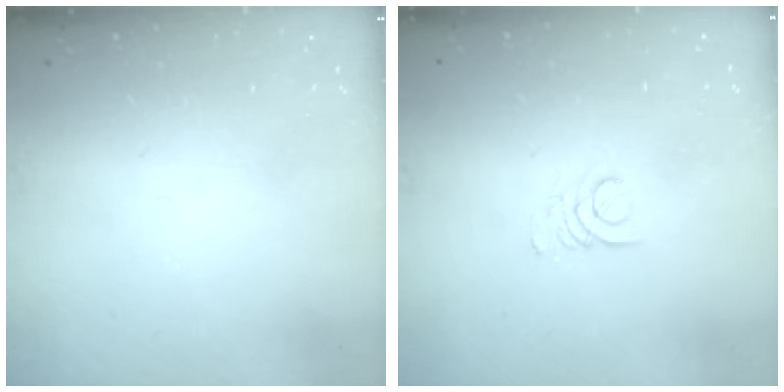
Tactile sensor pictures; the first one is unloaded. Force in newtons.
{"total": 1.6, "press": 1.6, "slide": 0.1}